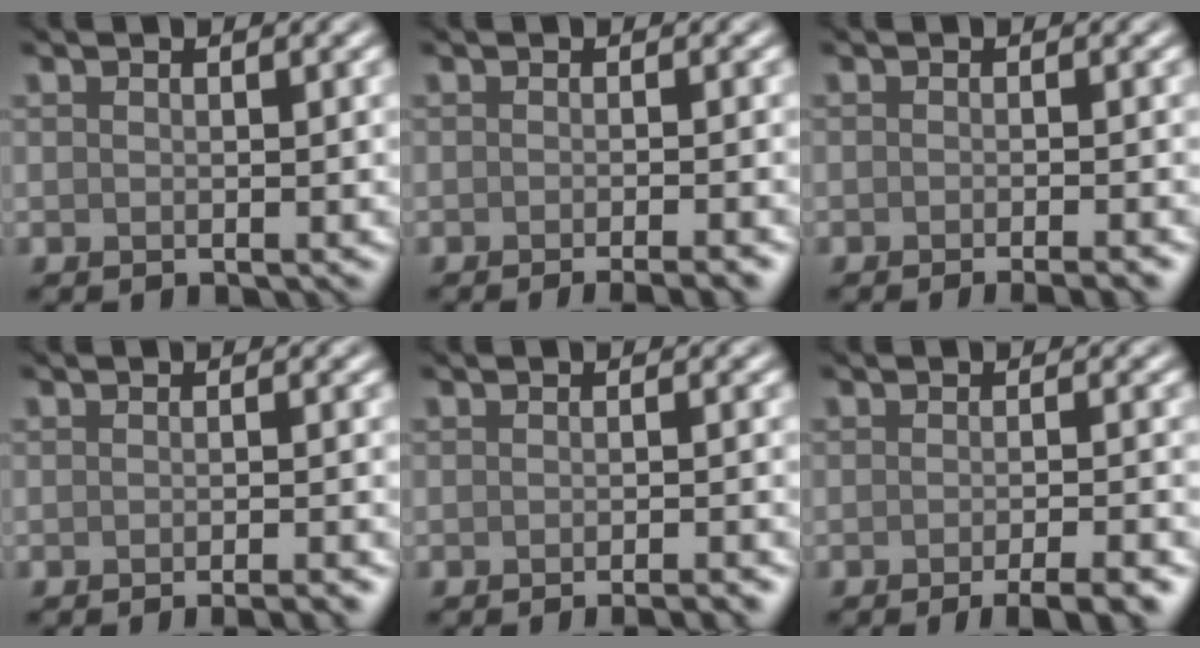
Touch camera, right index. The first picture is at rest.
{"total": 3.7, "force": [-2.5, 1.0, 2.7], "torque": [-0.013, 0.008, -0.029]}
{"total": 3.2, "force": [-2.1, 0.8, 2.3], "torque": [-0.011, 0.006, -0.024]}
{"total": 3.2, "force": [-2.2, 0.8, 2.2], "torque": [-0.012, 0.007, -0.031]}
{"total": 3.2, "force": [-2.5, 0.7, 2.0], "torque": [-0.013, 0.008, -0.034]}
{"total": 4.8, "force": [-3.1, 1.0, 3.6], "torque": [-0.038, 0.004, -0.043]}